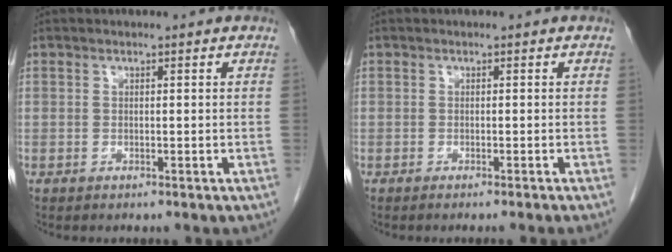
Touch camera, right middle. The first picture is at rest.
{"total": 1.8, "force": [-1.5, -0.6, 0.9], "torque": [-0.003, 0.008, -0.022]}